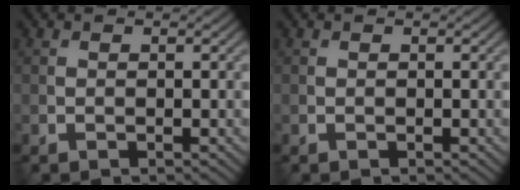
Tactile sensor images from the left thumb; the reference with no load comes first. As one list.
[{"total": 0.0}]